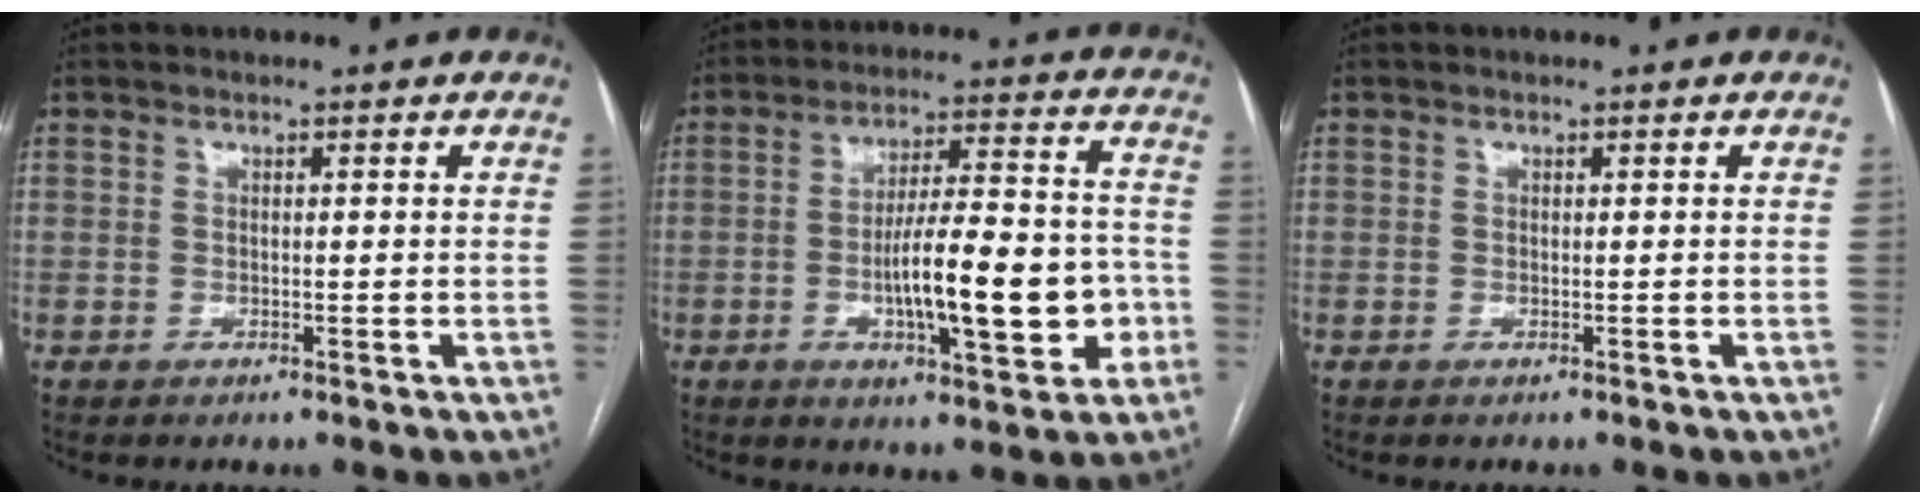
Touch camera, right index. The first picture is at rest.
{"total": 15.4, "force": [-3.8, 3.4, 14.5], "torque": [-0.231, 0.015, -0.055]}
{"total": 0.0}